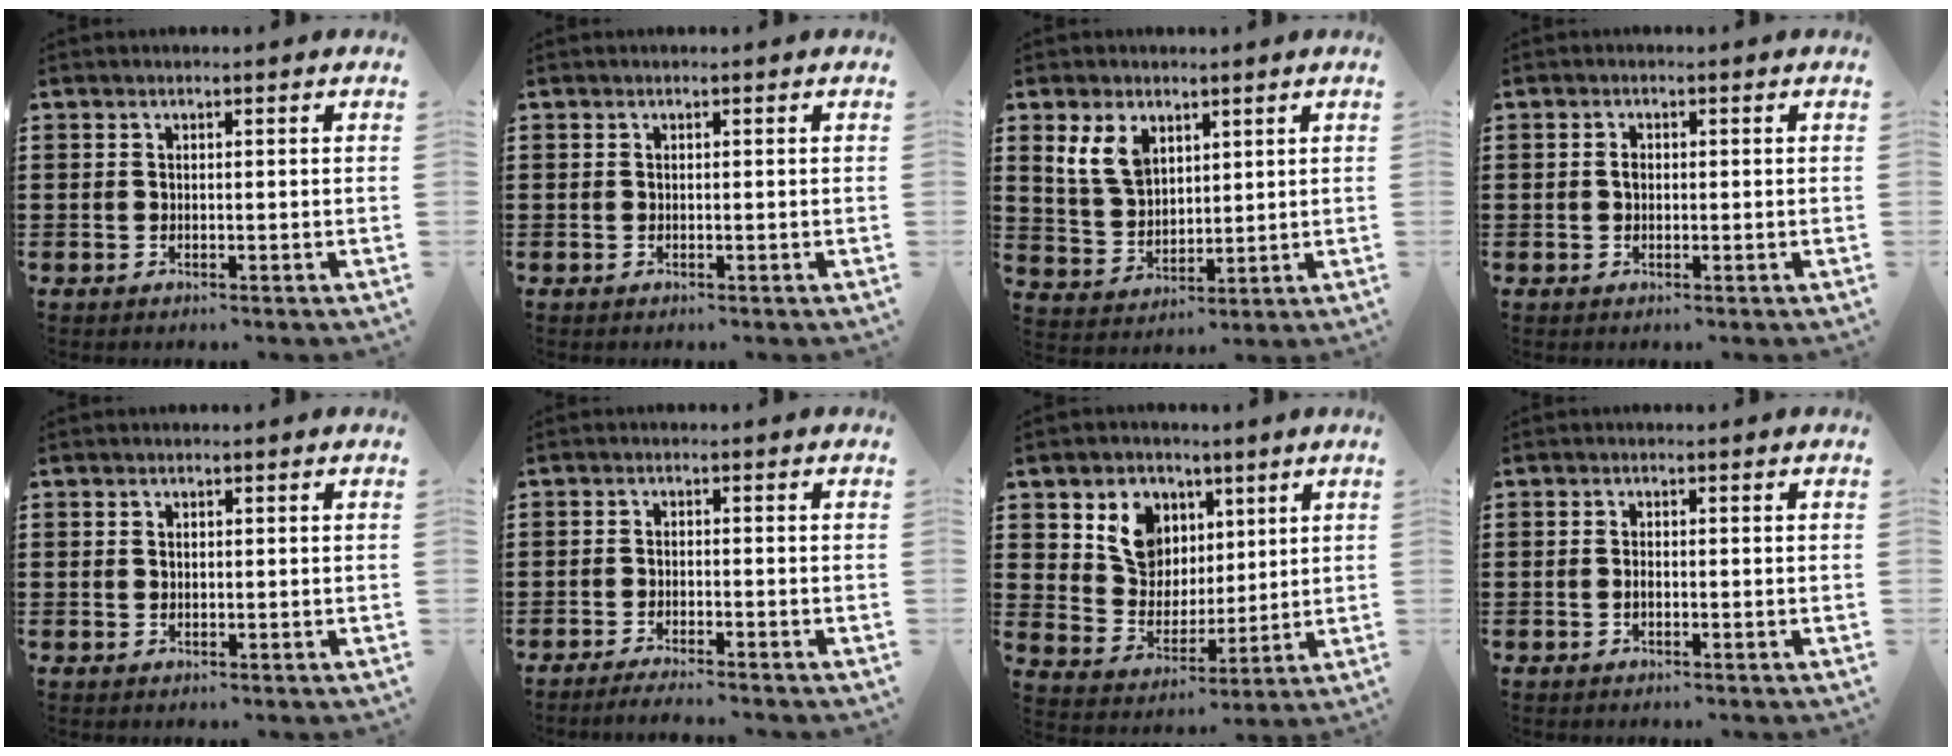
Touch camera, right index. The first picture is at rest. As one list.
[{"total": 0.0}, {"total": 6.8, "force": [3.3, 4.6, 3.8], "torque": [-0.107, 0.009, 0.059]}, {"total": 1.2, "force": [0.0, 0.8, 1.0], "torque": [-0.021, 0.003, 0.000]}, {"total": 0.6, "force": [0.3, 0.5, 0.2], "torque": [-0.005, 0.003, 0.007]}, {"total": 2.0, "force": [-1.9, -0.1, 0.4], "torque": [-0.008, 0.001, -0.037]}, {"total": 8.4, "force": [4.1, 7.0, 2.3], "torque": [-0.072, -0.001, 0.078]}, {"total": 0.8, "force": [-0.2, 0.3, 0.6], "torque": [-0.015, -0.003, -0.003]}]